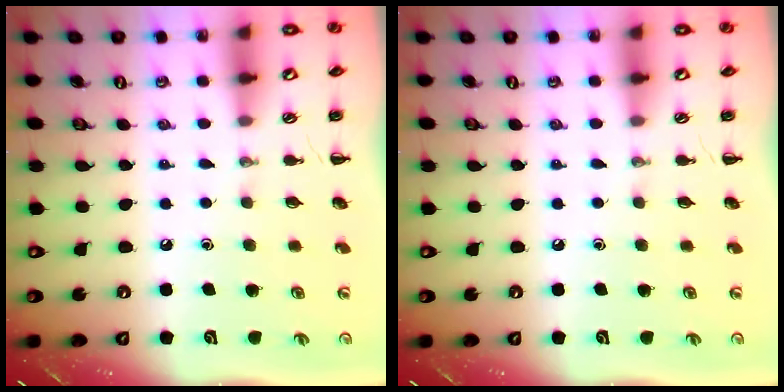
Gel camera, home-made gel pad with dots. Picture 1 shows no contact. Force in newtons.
{"total": 0.0}